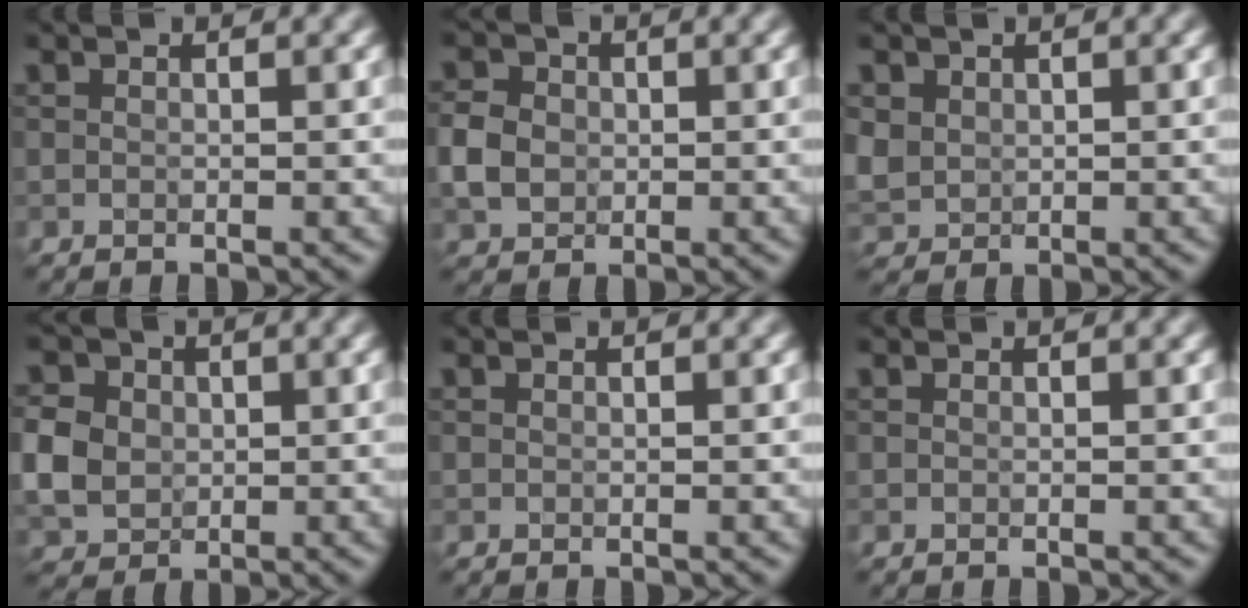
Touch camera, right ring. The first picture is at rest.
{"total": 3.4, "force": [-0.3, 2.9, 1.8], "torque": [-0.036, 0.004, -0.009]}
{"total": 2.3, "force": [0.7, 2.1, 0.8], "torque": [-0.024, -0.003, 0.019]}
{"total": 5.3, "force": [0.1, 4.6, 2.6], "torque": [-0.066, 0.008, -0.002]}
{"total": 0.0}
{"total": 0.0}